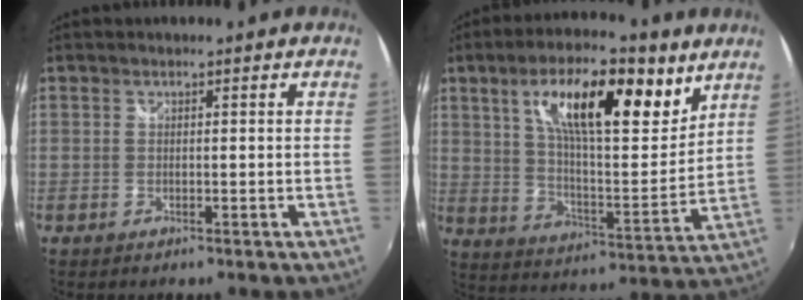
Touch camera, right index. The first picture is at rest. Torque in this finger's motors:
{"motor_torque": [0.81, 0.63, 0.62, 0.21]}